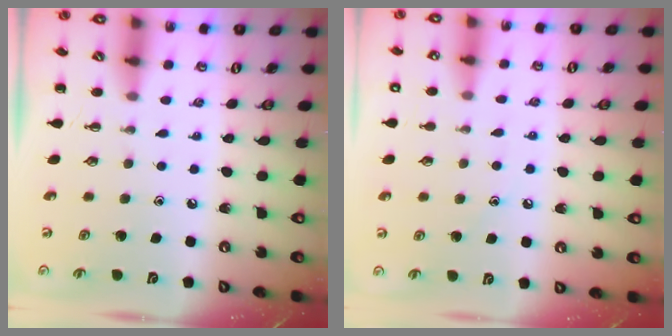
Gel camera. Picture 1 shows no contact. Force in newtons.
{"total": 7.8, "press": 7.6, "slide": 1.9}